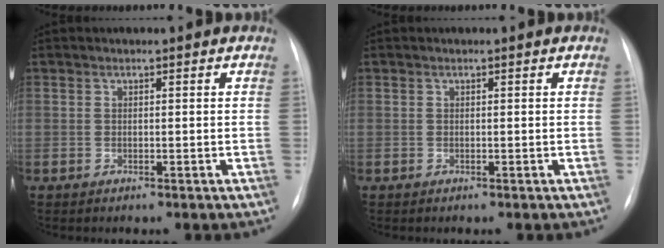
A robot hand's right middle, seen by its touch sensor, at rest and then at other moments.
{"total": 0.0}